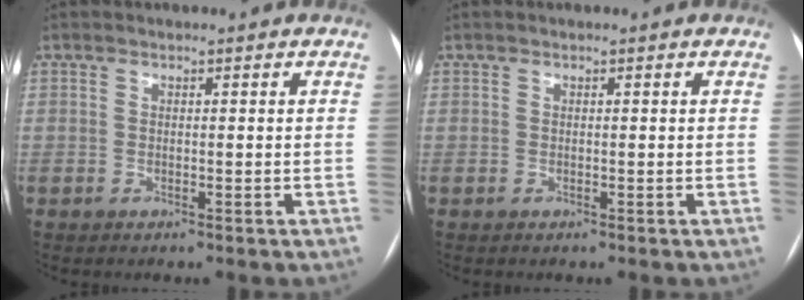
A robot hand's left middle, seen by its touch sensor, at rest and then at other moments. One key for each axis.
{"total": 0.0}